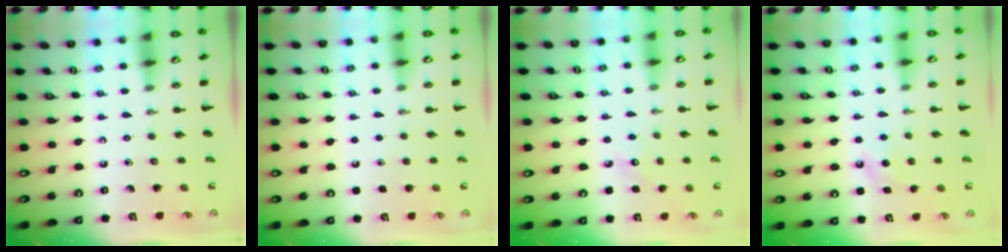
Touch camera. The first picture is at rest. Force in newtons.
{"total": 1.8, "press": 1.8, "slide": 0.1}
{"total": 5.8, "press": 5.6, "slide": 1.5}
{"total": 5.6, "press": 5.4, "slide": 1.5}